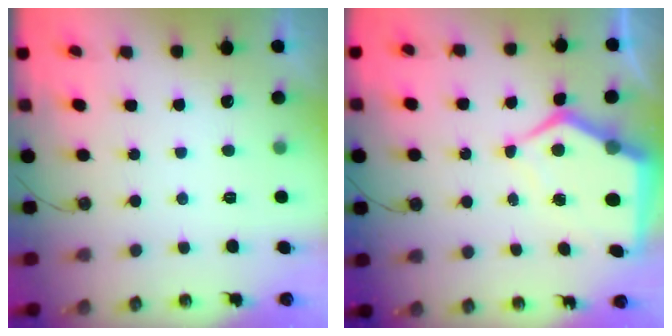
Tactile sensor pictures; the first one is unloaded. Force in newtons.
{"total": 10.2, "press": 10.1, "slide": 1.1}